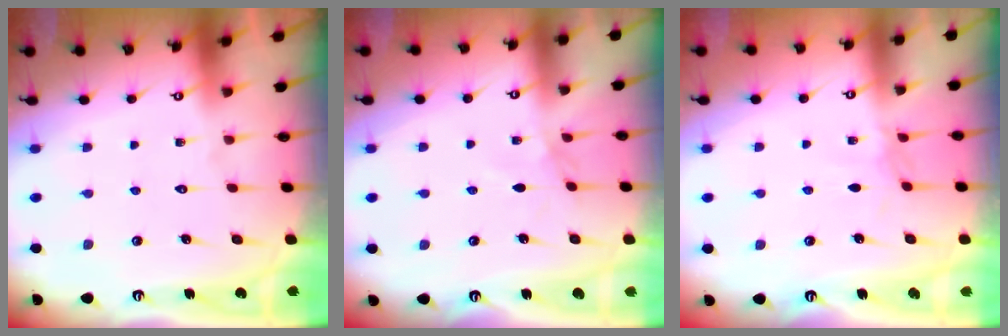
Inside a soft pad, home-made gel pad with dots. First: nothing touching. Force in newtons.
{"total": 2.1, "press": 2.0, "slide": 0.4}
{"total": 2.1, "press": 2.0, "slide": 0.5}